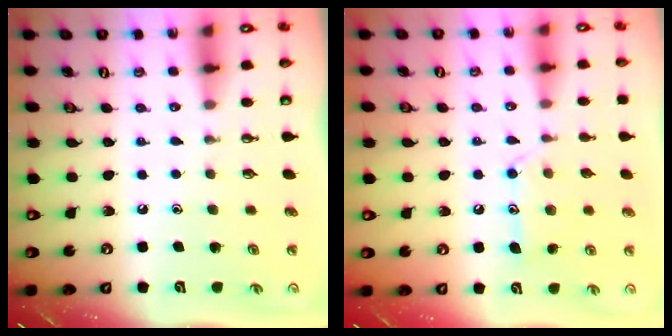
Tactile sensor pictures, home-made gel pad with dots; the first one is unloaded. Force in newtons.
{"total": 12.8, "press": 12.8, "slide": 0.8}